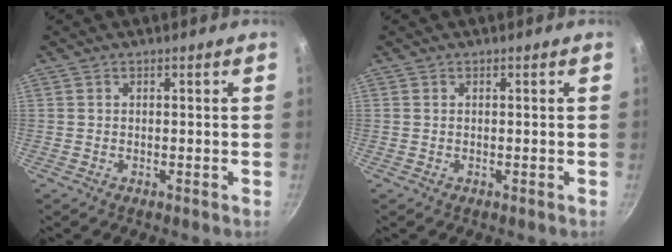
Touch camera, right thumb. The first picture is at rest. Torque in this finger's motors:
{"motor_torque": [0.39, 0.32, 0.41, -0.23, 0.00]}